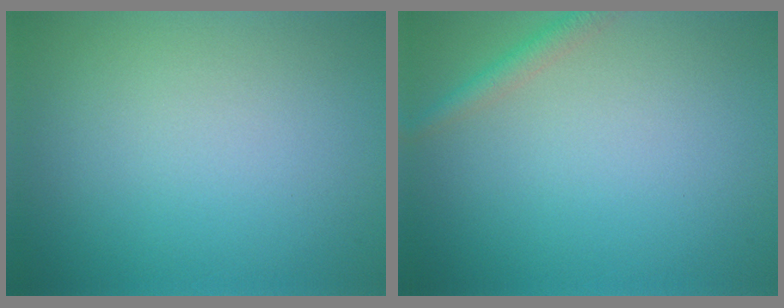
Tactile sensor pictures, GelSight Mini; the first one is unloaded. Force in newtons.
{"total": 1.8, "press": 1.8, "slide": 0.1}